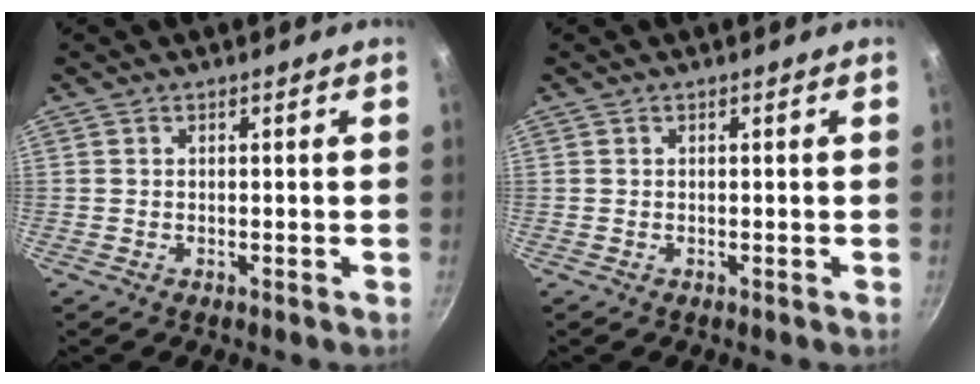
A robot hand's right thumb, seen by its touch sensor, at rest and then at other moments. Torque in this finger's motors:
{"motor_torque": [0.00, -0.03, 0.03, -0.01, 0.00]}